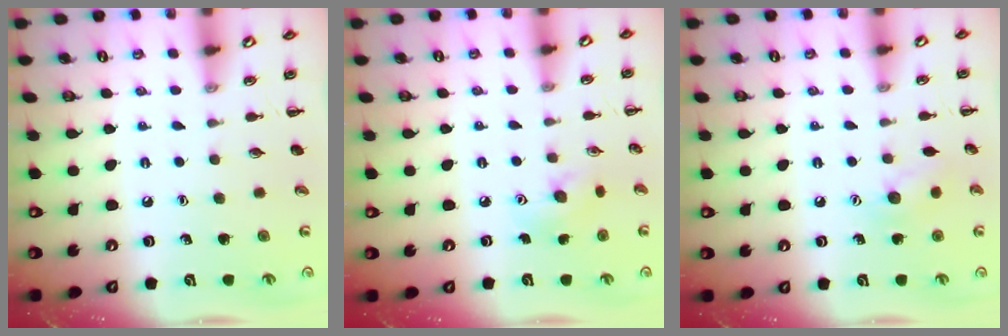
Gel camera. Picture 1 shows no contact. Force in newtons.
{"total": 6.2, "press": 6.1, "slide": 0.8}
{"total": 7.7, "press": 7.6, "slide": 1.3}